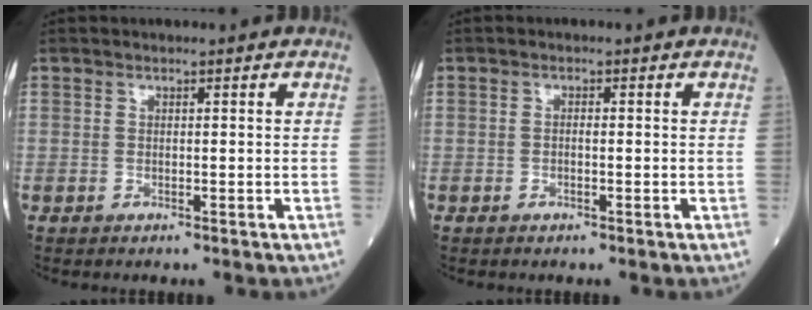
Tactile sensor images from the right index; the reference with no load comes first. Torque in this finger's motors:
{"motor_torque": [-0.07, 0.06, -0.06, -0.01]}